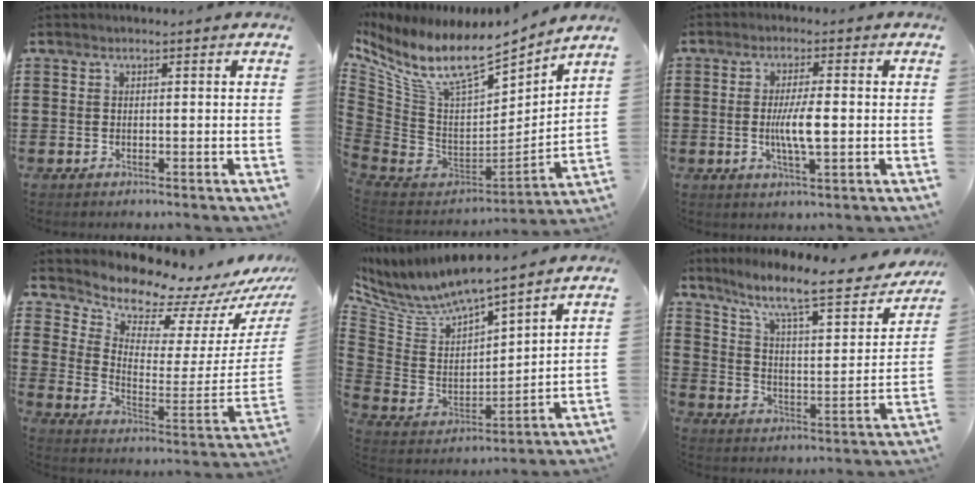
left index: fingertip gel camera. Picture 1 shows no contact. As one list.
[{"total": 10.9, "force": [7.7, 3.7, 6.8], "torque": [-0.165, -0.060, 0.135]}, {"total": 5.8, "force": [-0.3, 1.1, 5.6], "torque": [-0.113, -0.004, -0.012]}, {"total": 8.6, "force": [8.5, 1.2, 0.7], "torque": [-0.038, -0.100, 0.139]}, {"total": 6.9, "force": [6.1, 1.4, 2.9], "torque": [-0.088, -0.047, 0.103]}, {"total": 10.3, "force": [8.2, 0.9, 6.2], "torque": [-0.134, -0.057, 0.132]}]